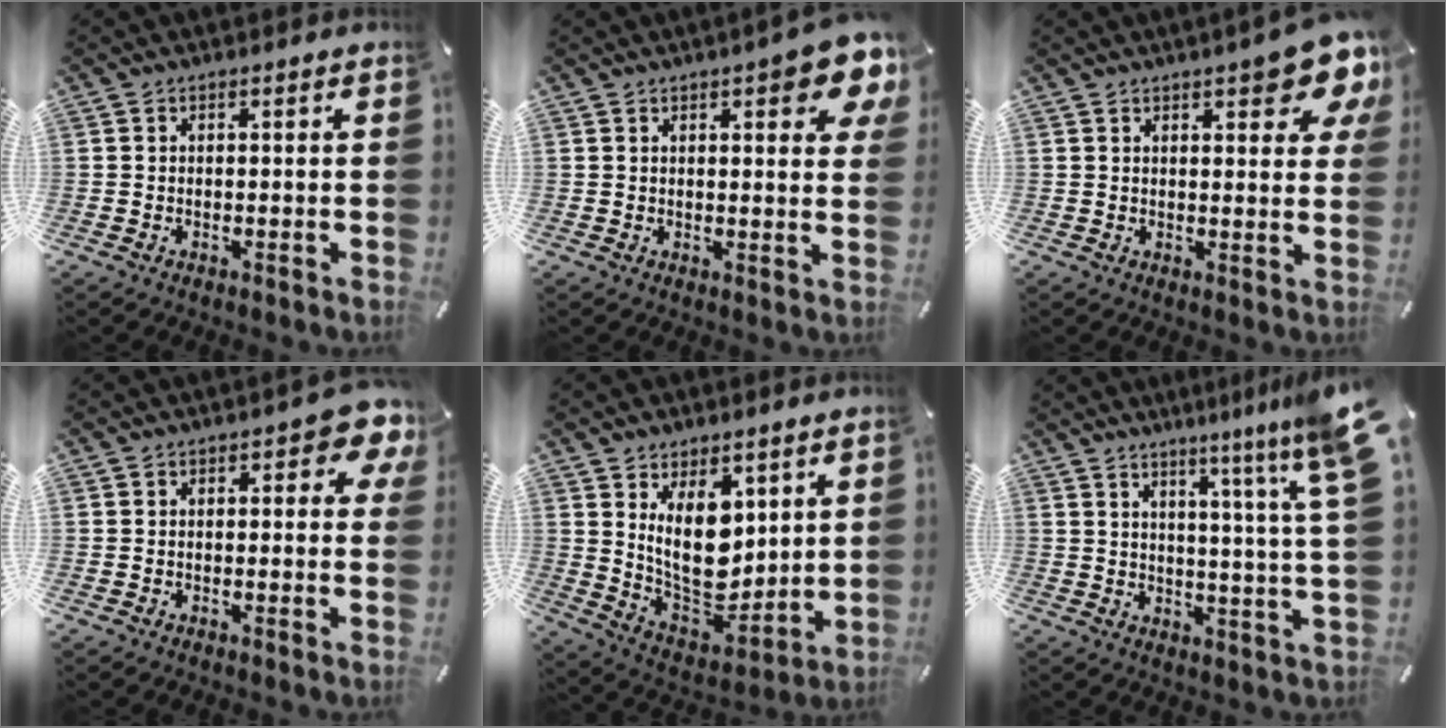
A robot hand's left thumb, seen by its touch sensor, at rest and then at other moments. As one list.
[{"total": 9.3, "force": [4.8, 2.9, 7.4], "torque": [-0.098, -0.020, 0.077]}, {"total": 10.5, "force": [6.3, 3.5, 7.6], "torque": [-0.098, -0.033, 0.104]}, {"total": 5.9, "force": [2.4, 2.9, 4.6], "torque": [-0.048, -0.007, 0.033]}, {"total": 15.0, "force": [5.1, 9.4, 10.6], "torque": [-0.201, -0.048, 0.095]}, {"total": 11.8, "force": [7.2, -1.1, 9.2], "torque": [-0.143, -0.053, 0.106]}]